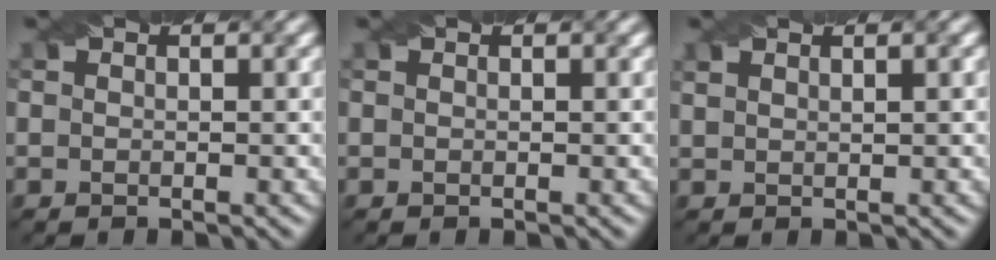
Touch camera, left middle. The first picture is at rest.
{"total": 0.0}
{"total": 1.5, "force": [1.0, 0.5, 1.0], "torque": [-0.013, -0.001, 0.016]}